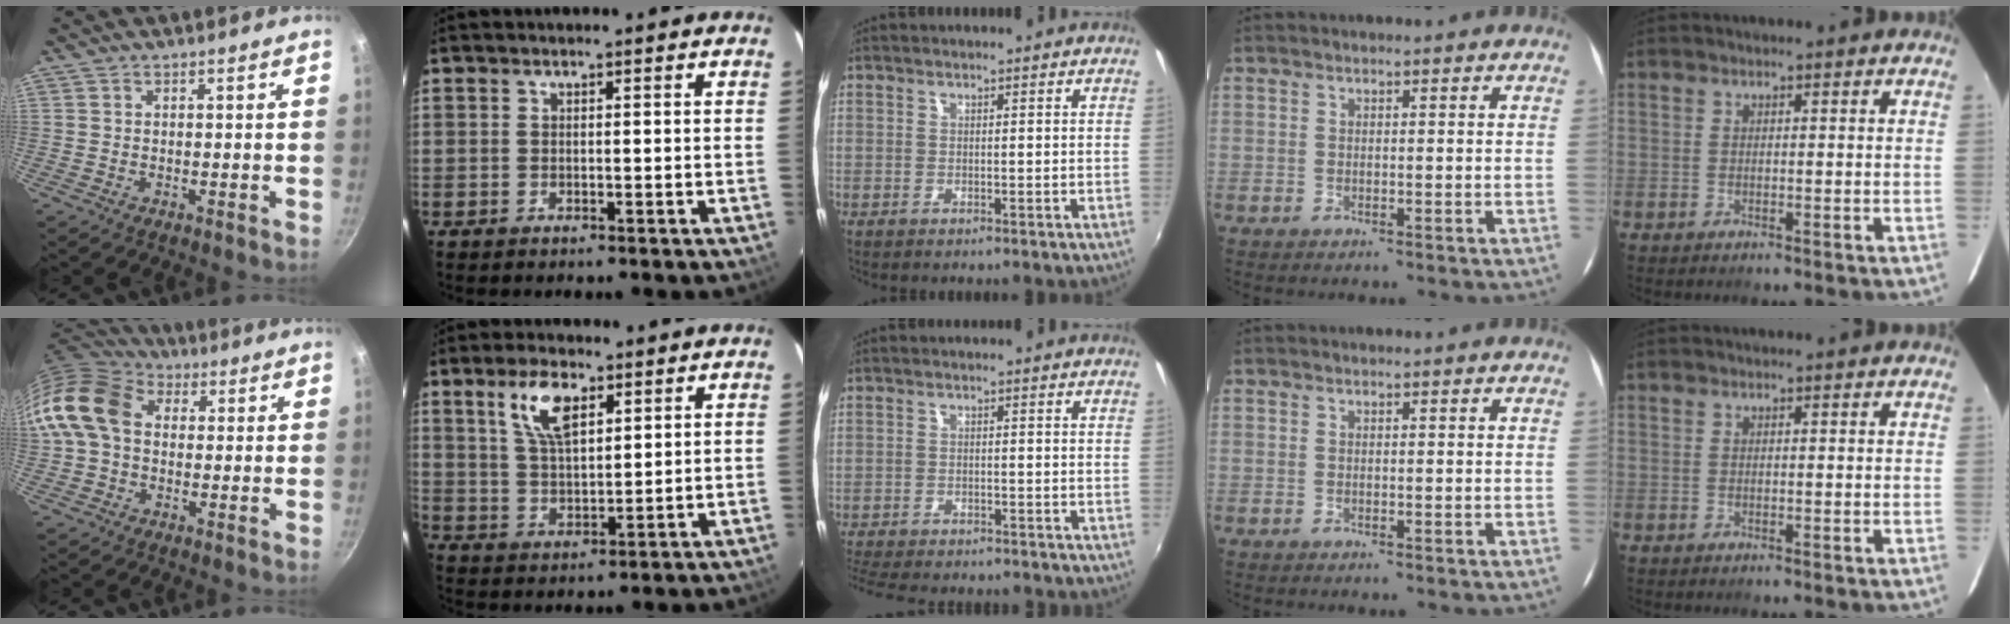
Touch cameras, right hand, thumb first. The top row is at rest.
{"thumb": {"total": 14.2, "force": [1.3, 10.6, 9.3], "torque": [-0.164, 0.029, 0.005]}, "index": {"total": 8.6, "force": [4.3, 3.7, 6.4], "torque": [-0.124, 0.012, 0.086]}, "middle": {"total": 11.1, "force": [-9.9, 2.6, 4.4], "torque": [-0.110, -0.020, -0.154]}}